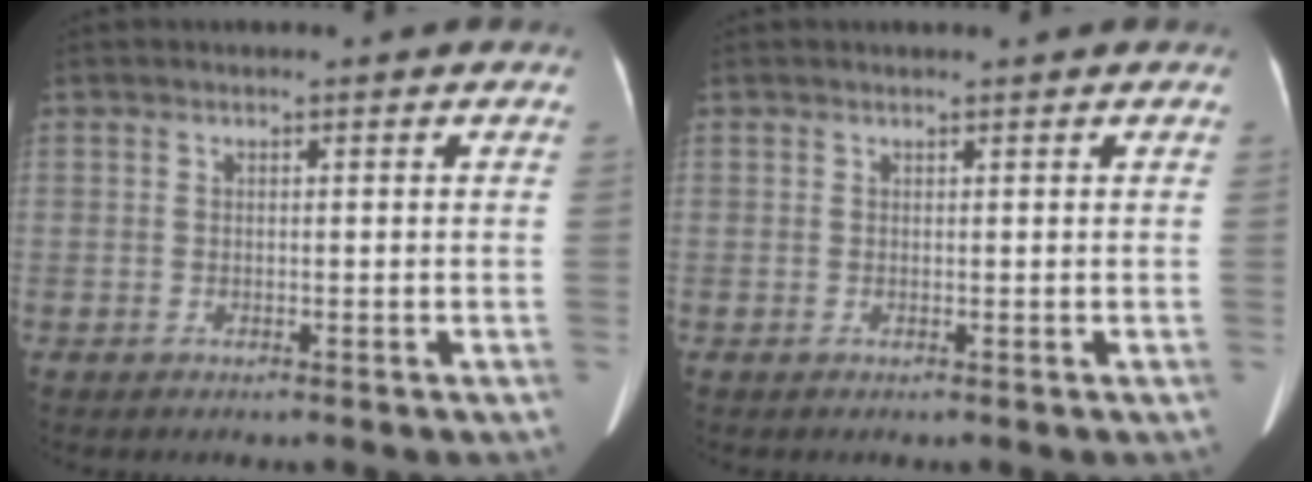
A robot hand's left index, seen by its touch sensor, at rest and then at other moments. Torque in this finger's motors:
{"motor_torque": [0.00, 0.11, -0.25, -0.03]}